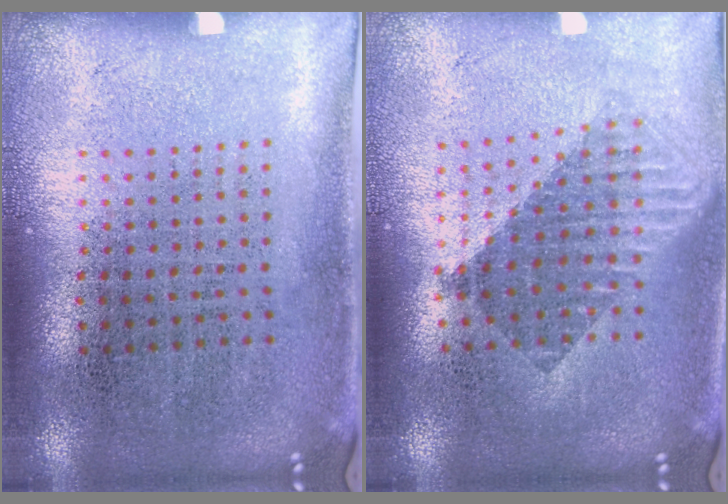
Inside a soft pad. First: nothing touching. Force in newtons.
{"total": 1.7, "press": 1.4, "slide": 0.9}